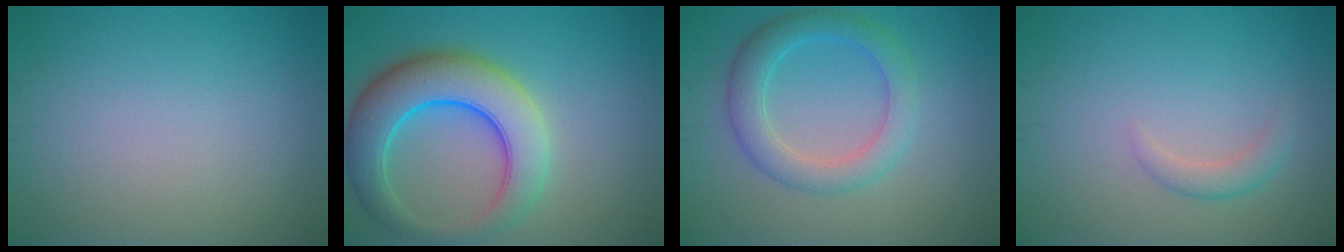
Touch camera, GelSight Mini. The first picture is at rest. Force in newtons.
{"total": 8.3, "press": 8.3, "slide": 0.4}
{"total": 4.2, "press": 4.2, "slide": 0.0}
{"total": 1.6, "press": 1.6, "slide": 0.1}